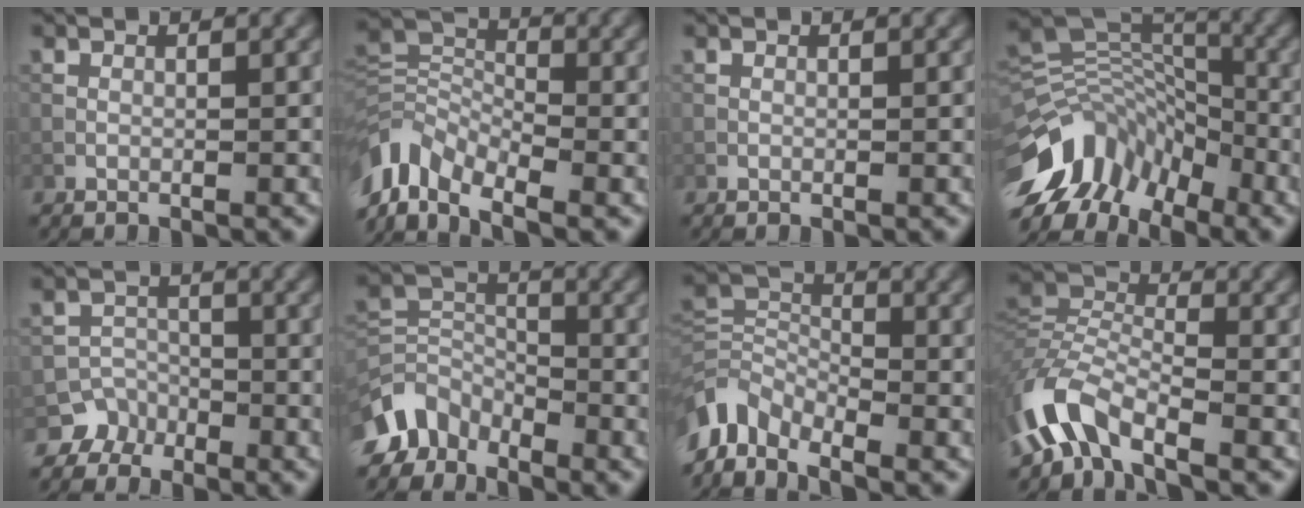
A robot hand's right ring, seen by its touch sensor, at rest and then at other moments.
{"total": 7.6, "force": [-4.8, 4.2, 4.1], "torque": [-0.081, -0.002, -0.110]}
{"total": 0.0}
{"total": 11.0, "force": [-7.0, 6.5, 5.5], "torque": [-0.111, 0.020, -0.144]}
{"total": 3.7, "force": [-2.8, 2.4, -0.2], "torque": [0.039, 0.008, -0.048]}
{"total": 5.6, "force": [-4.3, 3.1, 1.8], "torque": [-0.032, -0.003, -0.098]}
{"total": 5.8, "force": [-4.3, 3.0, 2.5], "torque": [-0.047, -0.003, -0.098]}
{"total": 7.2, "force": [-4.7, 2.9, 4.5], "torque": [-0.093, 0.003, -0.113]}